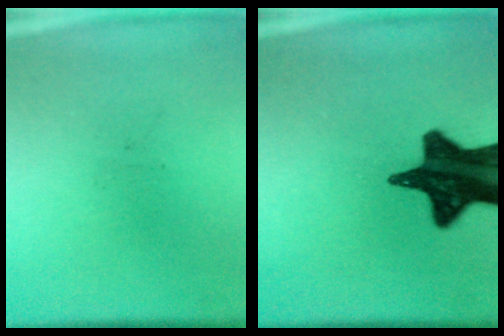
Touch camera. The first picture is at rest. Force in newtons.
{"total": 17.5}